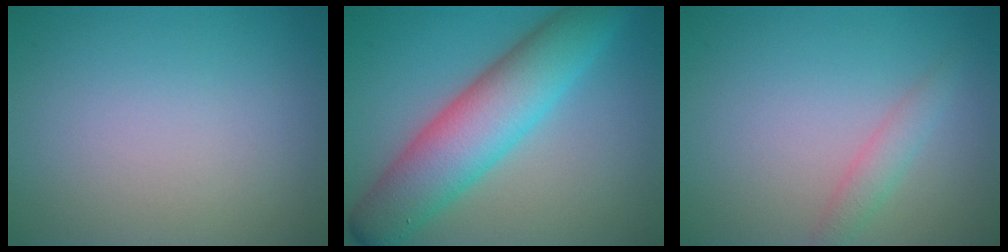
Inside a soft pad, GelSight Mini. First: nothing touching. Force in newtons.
{"total": 8.5, "press": 8.5, "slide": 0.0}
{"total": 1.7, "press": 1.7, "slide": 0.1}